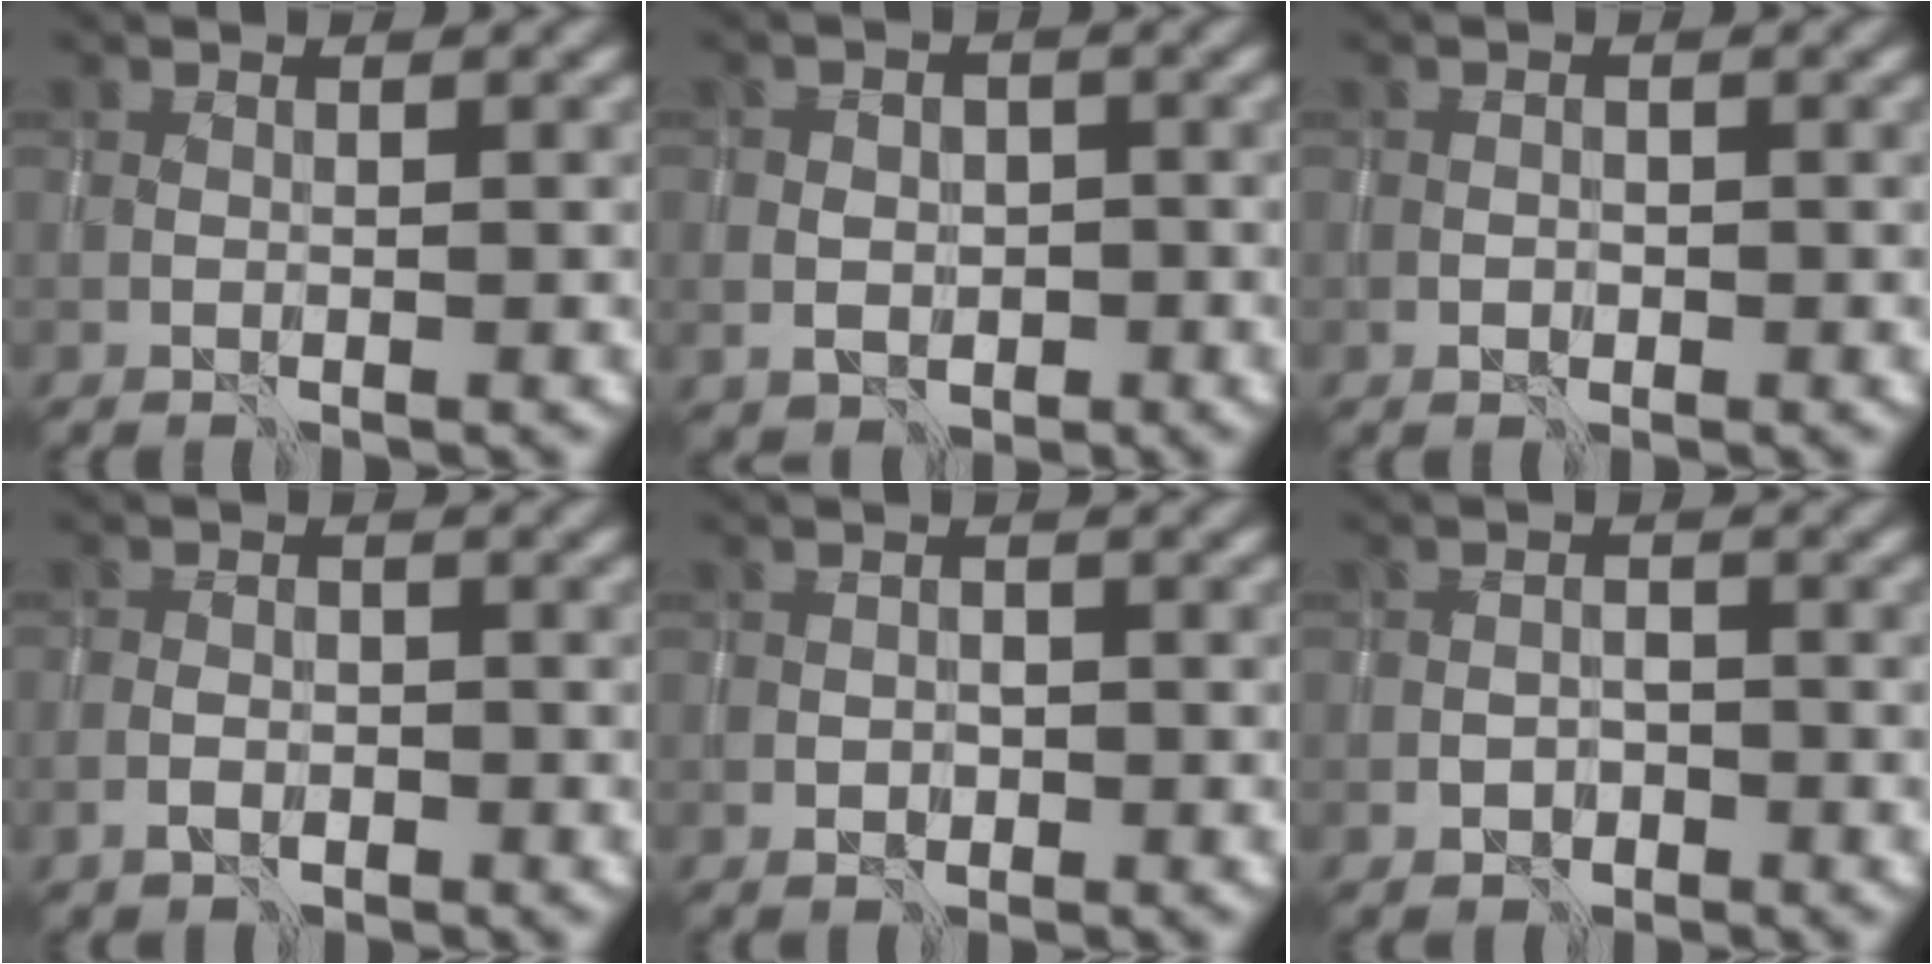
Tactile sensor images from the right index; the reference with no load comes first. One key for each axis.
{"total": 2.6, "fx": -0.4, "fy": 2.3, "fz": 1.2, "tx": -0.002, "ty": 0.002, "tz": -0.009}
{"total": 0.7, "fx": -0.2, "fy": 0.6, "fz": 0.3, "tx": -0.003, "ty": 0.002, "tz": -0.004}
{"total": 1.5, "fx": -0.9, "fy": 1.1, "fz": 0.6, "tx": -0.004, "ty": 0.007, "tz": -0.020}
{"total": 1.2, "fx": -0.4, "fy": 1.0, "fz": 0.5, "tx": -0.007, "ty": 0.002, "tz": -0.006}
{"total": 1.7, "fx": -1.0, "fy": 1.3, "fz": 0.6, "tx": -0.007, "ty": 0.005, "tz": -0.018}